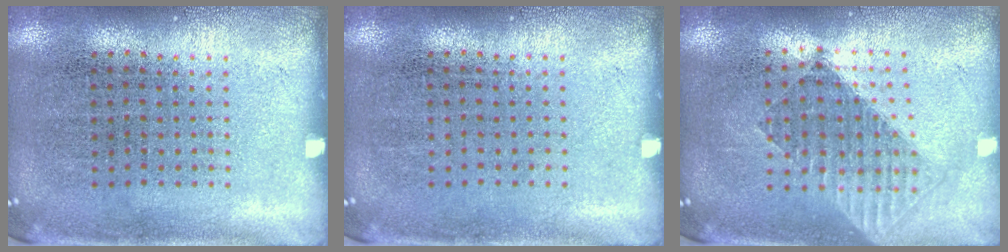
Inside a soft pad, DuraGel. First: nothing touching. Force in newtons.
{"total": 0.0}
{"total": 1.5, "press": 1.3, "slide": 0.8}